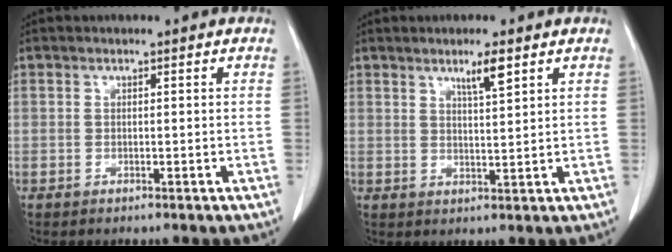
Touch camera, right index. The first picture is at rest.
{"total": 3.6, "force": [2.3, 0.1, 2.8], "torque": [-0.051, -0.003, 0.041]}